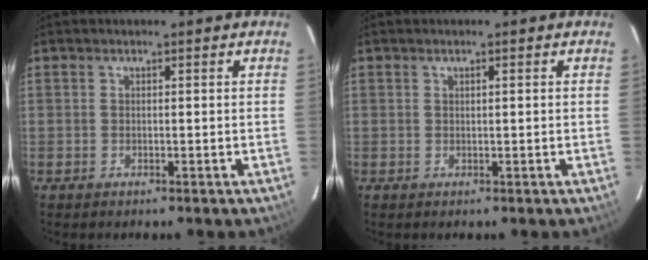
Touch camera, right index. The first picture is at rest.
{"total": 0.6, "force": [0.2, 0.0, 0.5], "torque": [-0.009, 0.003, 0.004]}